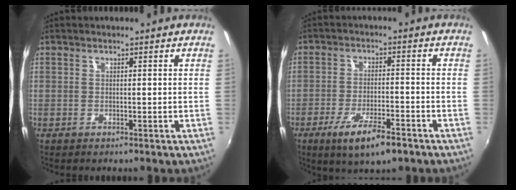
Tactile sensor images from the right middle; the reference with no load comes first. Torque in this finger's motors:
{"motor_torque": [1.19, -0.95, 0.27, 0.10]}